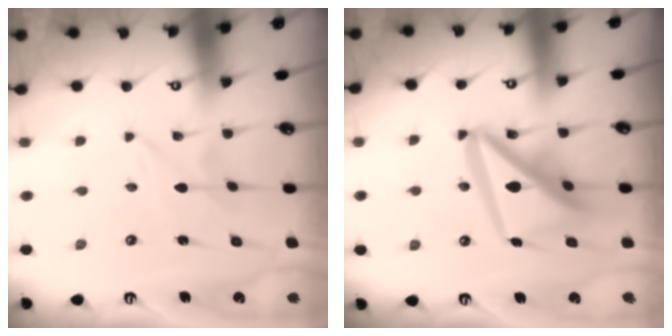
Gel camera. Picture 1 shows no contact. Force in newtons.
{"total": 16.4, "press": 16.3, "slide": 2.0}